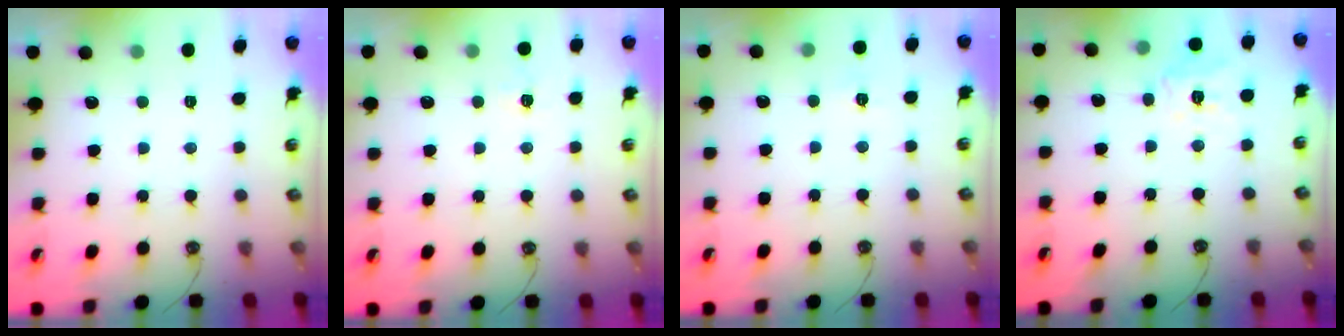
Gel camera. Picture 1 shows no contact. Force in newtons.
{"total": 3.4, "press": 3.4, "slide": 0.4}
{"total": 3.9, "press": 3.8, "slide": 0.5}
{"total": 11.2, "press": 11.1, "slide": 1.2}